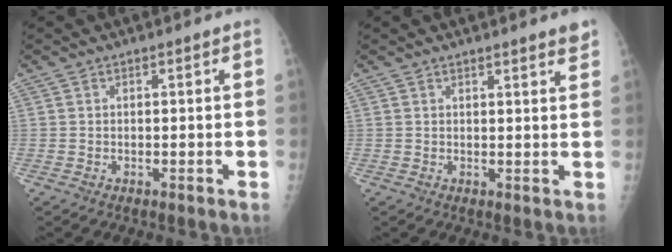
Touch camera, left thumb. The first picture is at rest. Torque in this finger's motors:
{"motor_torque": [-0.23, -0.12, -0.17, -0.02, 0.05]}